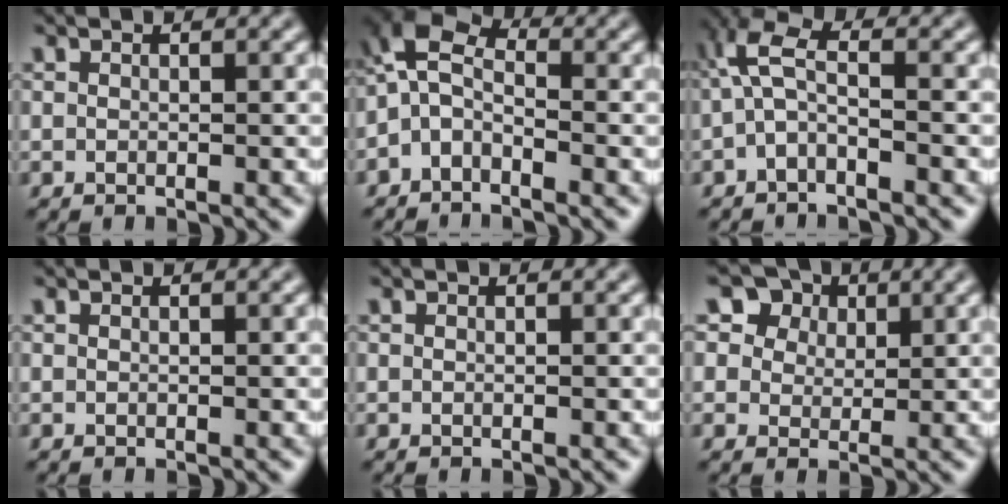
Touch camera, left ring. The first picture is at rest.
{"total": 4.7, "force": [-1.1, 2.9, 3.5], "torque": [-0.075, 0.016, -0.039]}
{"total": 3.5, "force": [-0.7, 1.4, 3.2], "torque": [-0.076, 0.015, -0.025]}
{"total": 0.0}
{"total": 0.0}
{"total": 6.7, "force": [4.0, 4.8, 2.6], "torque": [-0.061, 0.006, 0.056]}